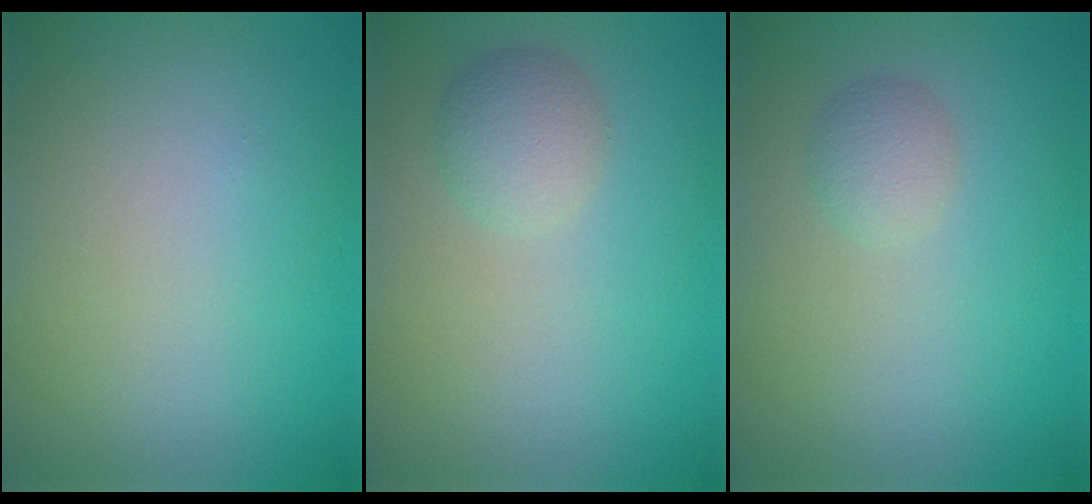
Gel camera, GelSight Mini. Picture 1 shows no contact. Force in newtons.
{"total": 2.4, "press": 2.4, "slide": 0.0}
{"total": 1.6, "press": 1.6, "slide": 0.0}